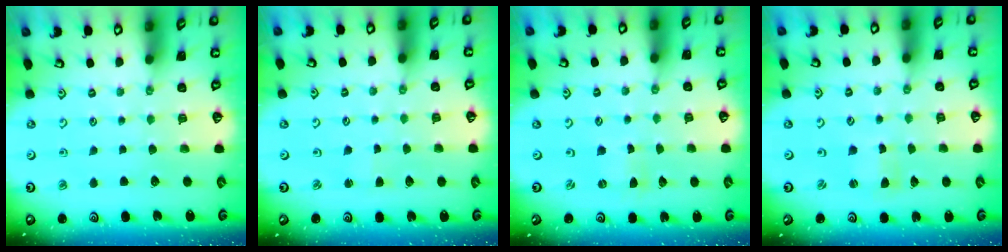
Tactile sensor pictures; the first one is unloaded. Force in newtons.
{"total": 1.1, "press": 1.1, "slide": 0.1}
{"total": 0.0}
{"total": 1.3, "press": 1.2, "slide": 0.3}